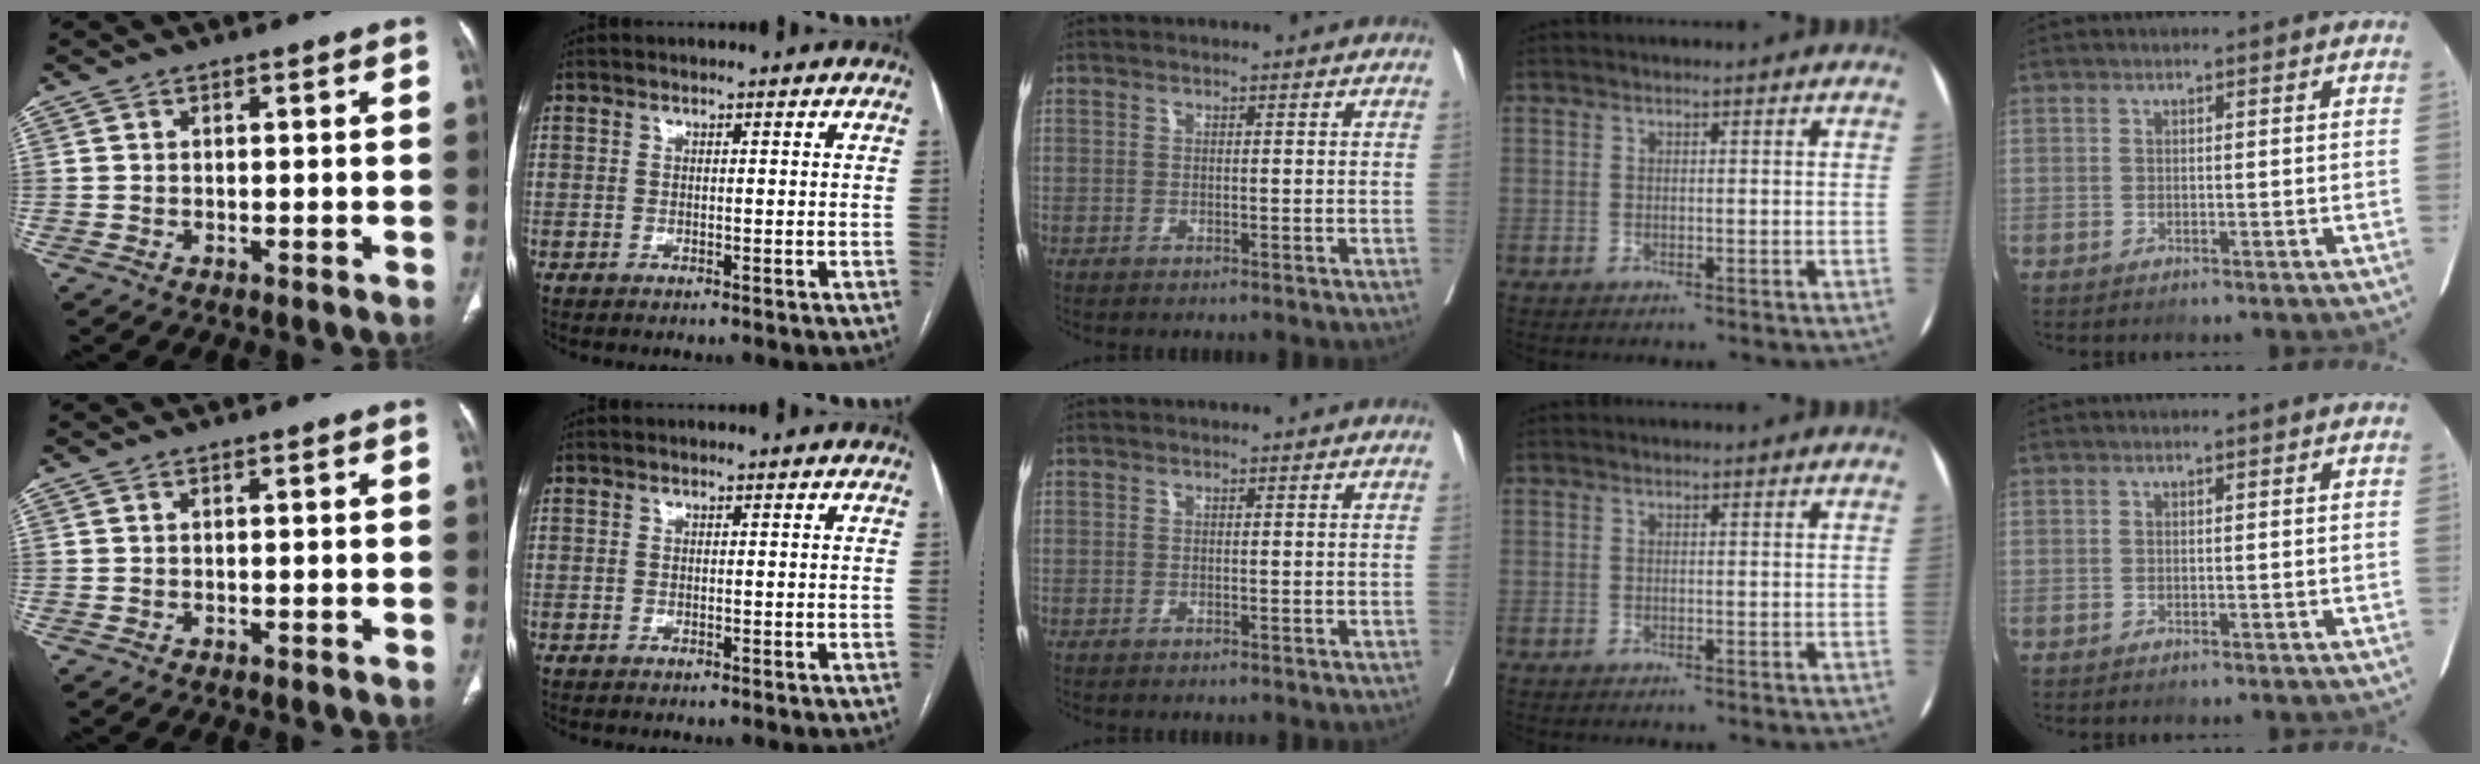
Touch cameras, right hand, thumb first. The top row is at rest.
{}